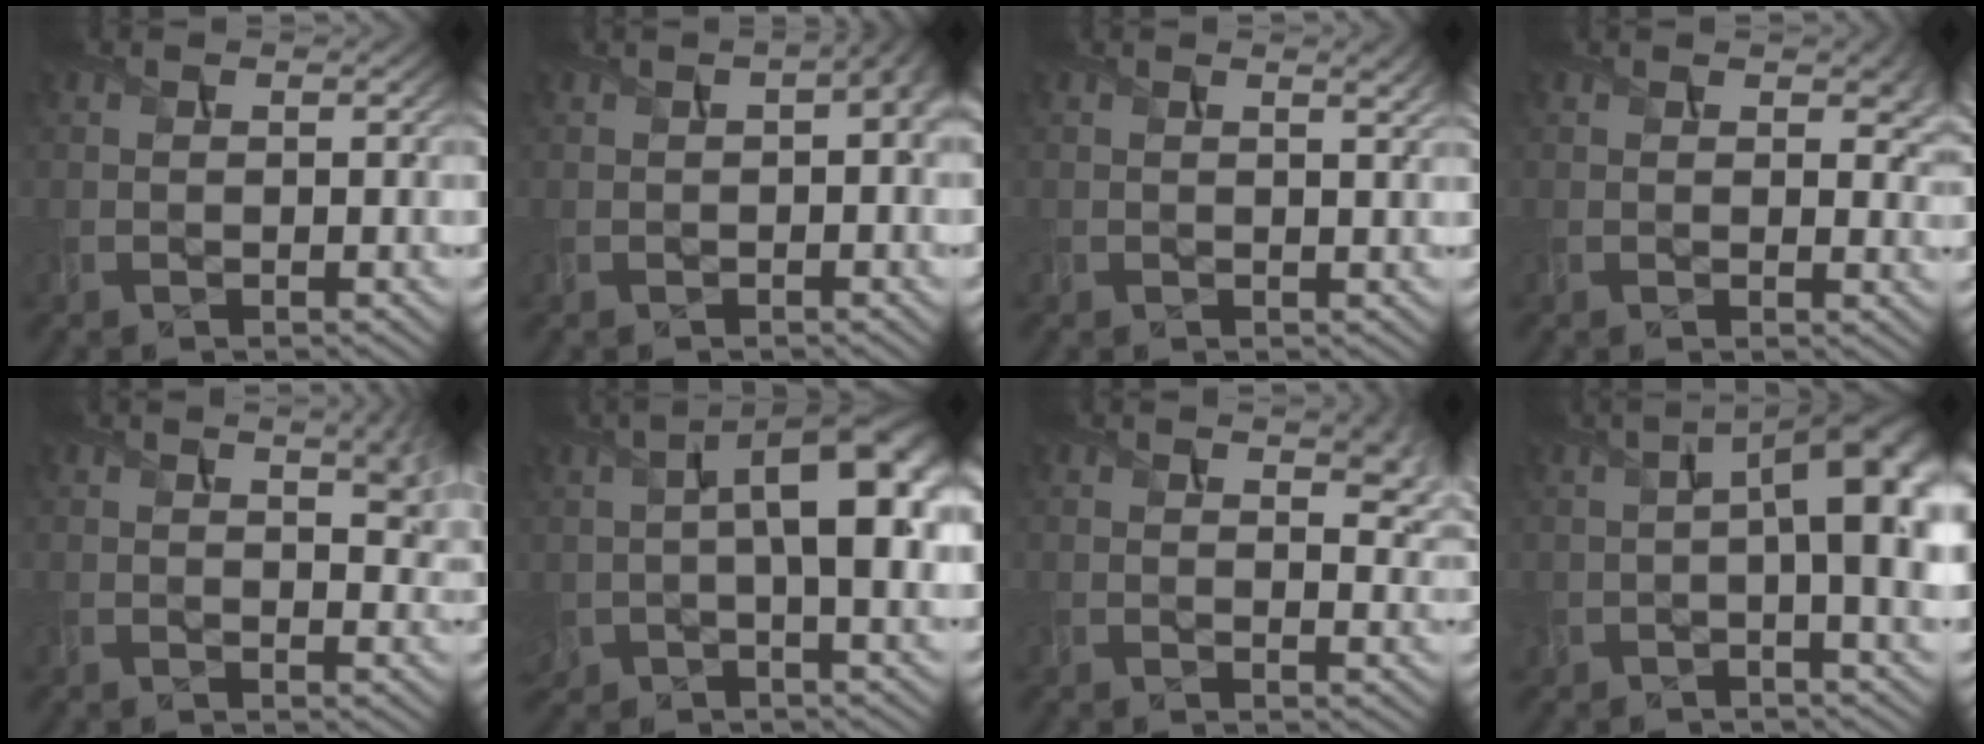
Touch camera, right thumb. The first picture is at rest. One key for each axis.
{"total": 5.6, "fx": 0.5, "fy": 2.0, "fz": 5.3, "tx": -0.067, "ty": 0.007, "tz": 0.011}
{"total": 2.3, "fx": 1.2, "fy": 0.7, "fz": 1.8, "tx": -0.030, "ty": 0.003, "tz": 0.016}
{"total": 4.6, "fx": 1.6, "fy": 2.4, "fz": 3.6, "tx": -0.055, "ty": -0.004, "tz": 0.029}
{"total": 7.8, "fx": 3.1, "fy": 3.1, "fz": 6.4, "tx": -0.090, "ty": 0.009, "tz": 0.052}
{"total": 14.7, "fx": 1.4, "fy": 7.2, "fz": 12.7, "tx": -0.208, "ty": -0.010, "tz": 0.030}
{"total": 6.9, "fx": 3.4, "fy": 2.9, "fz": 5.3, "tx": -0.078, "ty": 0.002, "tz": 0.058}
{"total": 13.4, "fx": 1.1, "fy": 5.4, "fz": 12.2, "tx": -0.180, "ty": -0.002, "tz": 0.022}